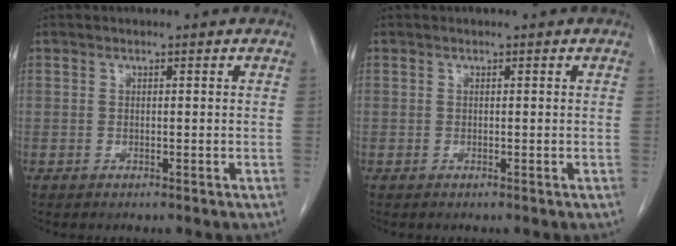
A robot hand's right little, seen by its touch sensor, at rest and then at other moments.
{"total": 0.0}